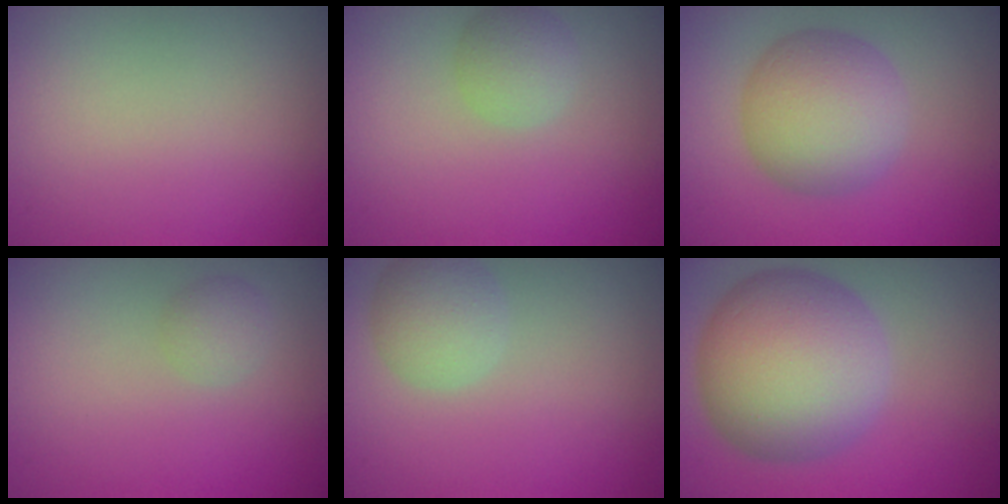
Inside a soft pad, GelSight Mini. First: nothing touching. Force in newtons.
{"total": 2.1, "press": 2.1, "slide": 0.2}
{"total": 6.3, "press": 6.3, "slide": 0.1}
{"total": 1.3, "press": 1.3, "slide": 0.1}
{"total": 3.2, "press": 3.2, "slide": 0.2}
{"total": 11.2, "press": 11.2, "slide": 0.3}